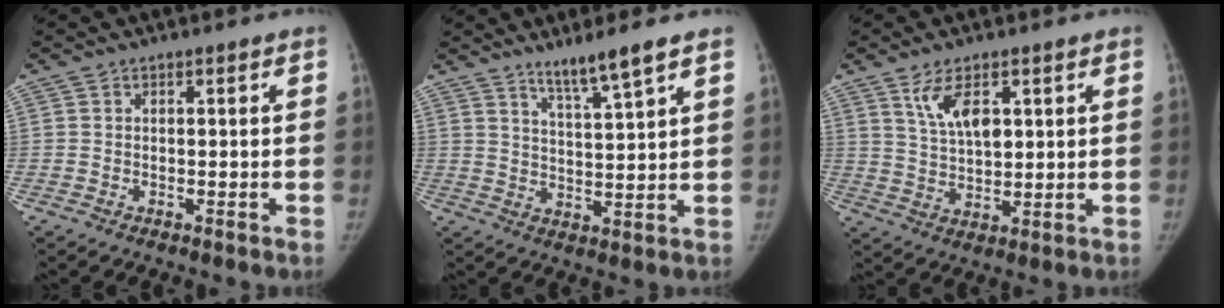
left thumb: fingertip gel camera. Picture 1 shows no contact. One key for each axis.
{"total": 6.4, "fx": 4.9, "fy": -0.4, "fz": 4.2, "tx": -0.072, "ty": -0.040, "tz": 0.094}
{"total": 7.6, "fx": 3.5, "fy": 3.7, "fz": 5.6, "tx": -0.087, "ty": -0.019, "tz": 0.073}